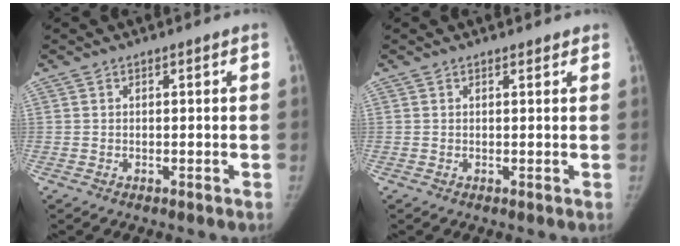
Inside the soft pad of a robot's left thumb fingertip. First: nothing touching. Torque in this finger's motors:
{"motor_torque": [-0.20, -0.10, -0.22, -0.06, -0.02]}